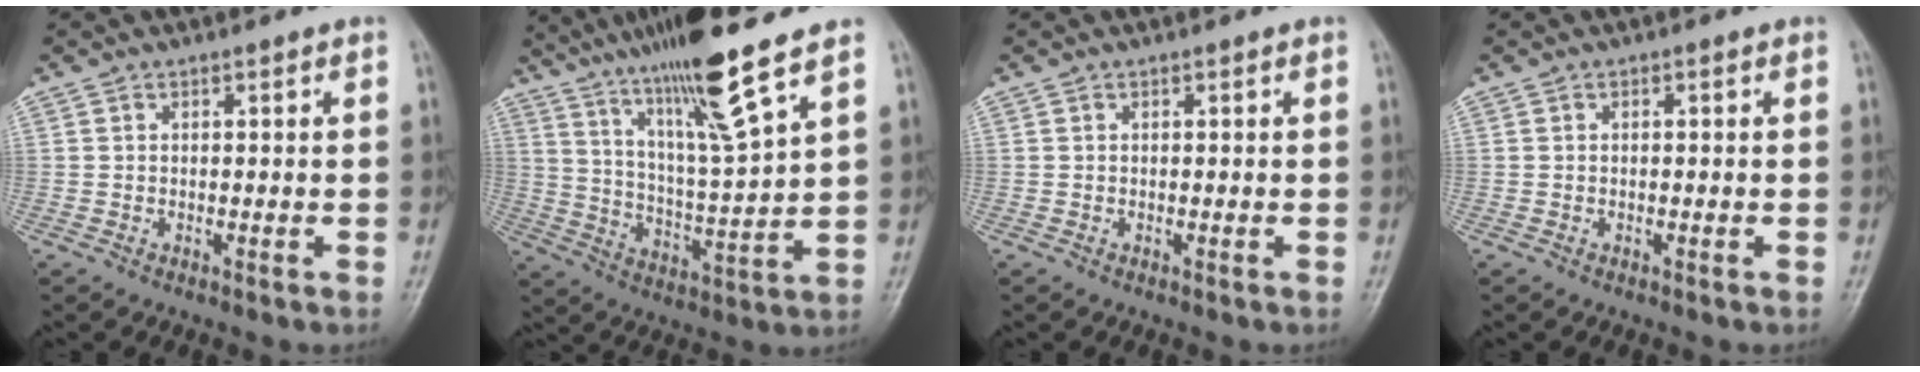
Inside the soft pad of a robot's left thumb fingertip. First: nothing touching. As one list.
[{"total": 16.7, "force": [11.2, 0.7, 12.3], "torque": [-0.211, -0.057, 0.200]}, {"total": 0.0}, {"total": 0.0}]